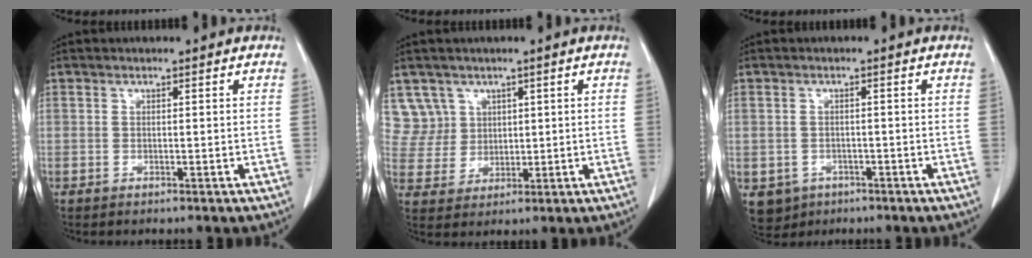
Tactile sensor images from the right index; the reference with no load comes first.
{"total": 5.9, "force": [3.2, 5.0, -0.5], "torque": [0.017, 0.011, 0.072]}
{"total": 4.6, "force": [-2.2, 4.0, 0.9], "torque": [-0.012, 0.003, -0.028]}